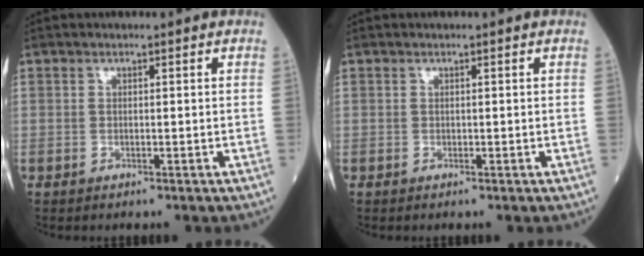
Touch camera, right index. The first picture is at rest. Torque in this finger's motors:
{"motor_torque": [0.03, -0.02, 0.02, -0.01]}